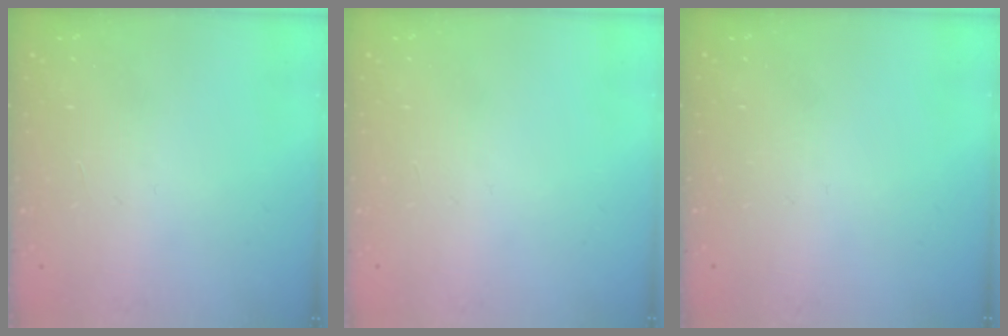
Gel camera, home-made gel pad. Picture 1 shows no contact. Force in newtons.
{"total": 0.0}
{"total": 0.0}